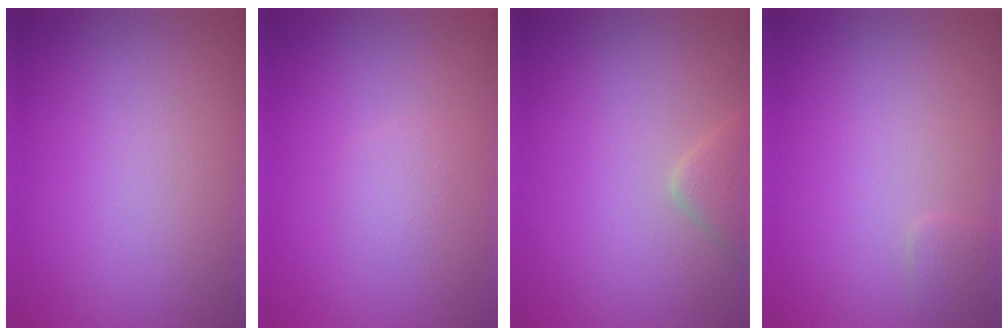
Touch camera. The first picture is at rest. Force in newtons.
{"total": 1.0, "press": 1.0, "slide": 0.0}
{"total": 2.3, "press": 2.3, "slide": 0.1}
{"total": 0.9, "press": 0.9, "slide": 0.1}